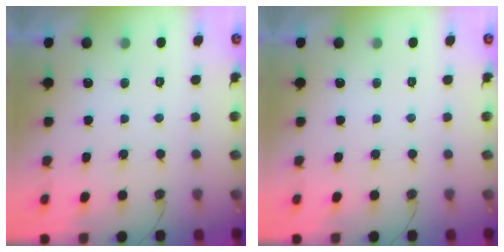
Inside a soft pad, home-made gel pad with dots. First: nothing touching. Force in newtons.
{"total": 0.0}